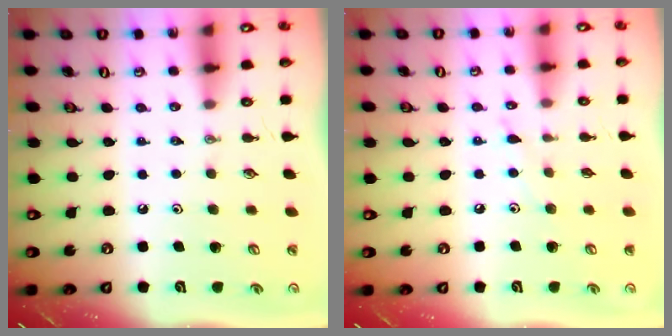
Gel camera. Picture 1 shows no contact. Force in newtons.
{"total": 5.3, "press": 5.2, "slide": 0.6}